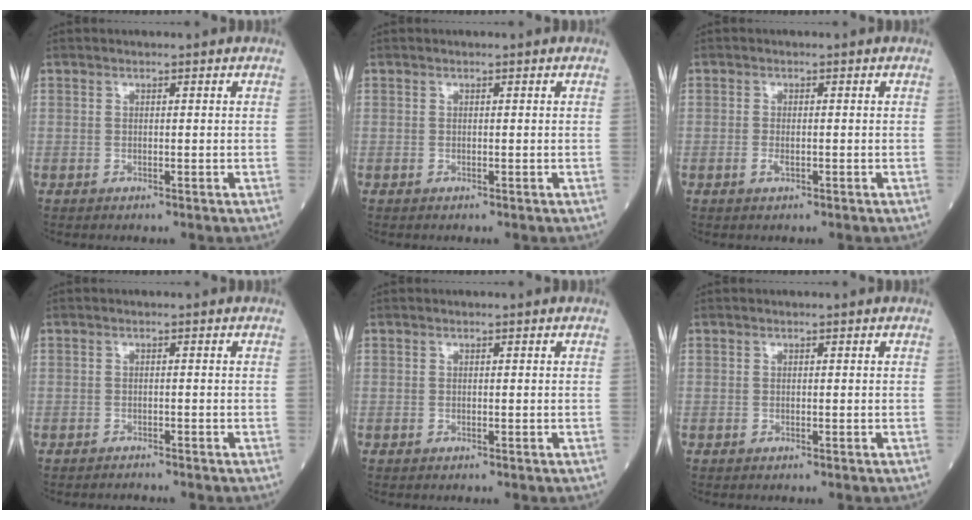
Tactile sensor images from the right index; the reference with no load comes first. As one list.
[{"total": 0.0}, {"total": 1.4, "force": [-0.5, 0.5, 1.2], "torque": [-0.027, -0.001, -0.008]}, {"total": 2.0, "force": [-1.9, -0.4, -0.4], "torque": [0.007, -0.013, -0.029]}, {"total": 0.0}, {"total": 0.0}]